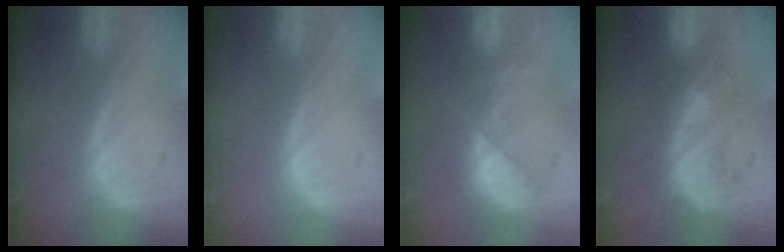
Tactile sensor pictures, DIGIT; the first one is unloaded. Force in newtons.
{"total": 0.0}
{"total": 7.4, "press": 6.8, "slide": 3.0}
{"total": 8.6, "press": 7.6, "slide": 4.0}